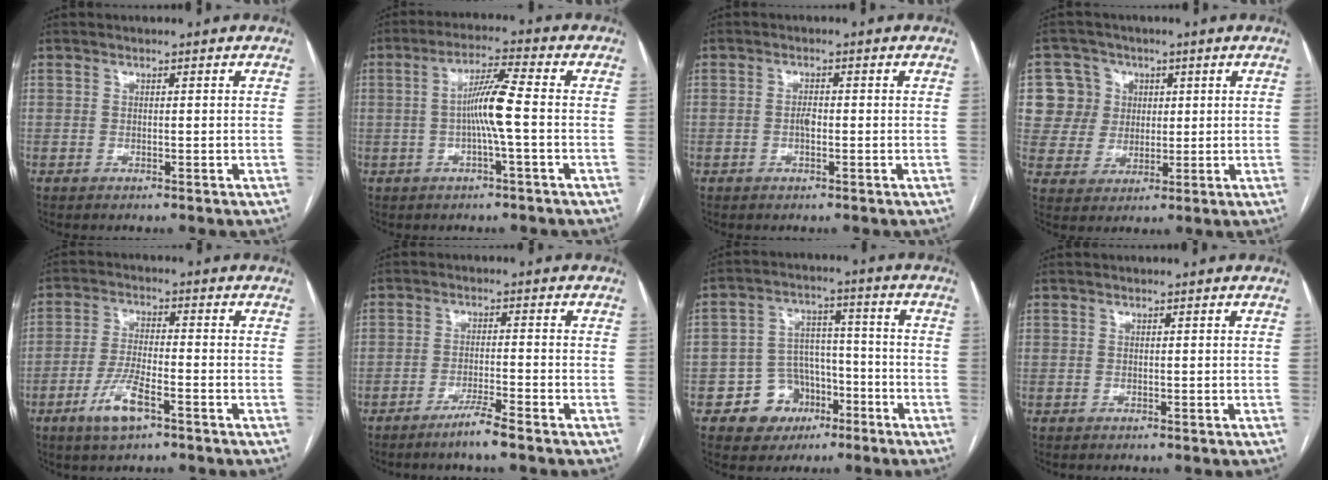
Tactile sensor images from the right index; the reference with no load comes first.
{"total": 6.7, "force": [-0.7, -0.5, 6.6], "torque": [-0.125, 0.009, -0.014]}
{"total": 1.6, "force": [-0.4, 0.6, 1.4], "torque": [-0.025, 0.003, -0.007]}
{"total": 8.0, "force": [2.1, 7.6, 0.9], "torque": [-0.018, 0.025, 0.043]}
{"total": 6.9, "force": [-3.8, 1.5, 5.5], "torque": [-0.116, -0.006, -0.069]}
{"total": 4.3, "force": [-3.3, -0.7, 2.7], "torque": [-0.051, -0.008, -0.063]}
{"total": 8.5, "force": [-4.1, 7.1, 2.0], "torque": [-0.025, 0.022, -0.056]}
{"total": 0.0}